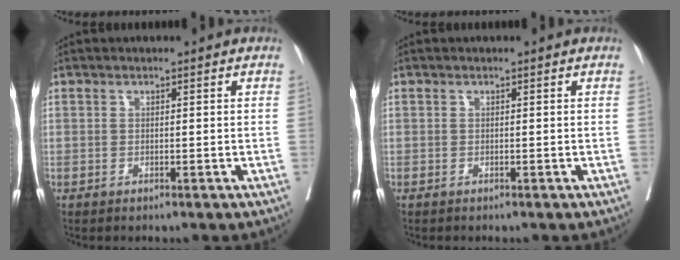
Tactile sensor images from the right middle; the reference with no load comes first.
{"total": 0.0}